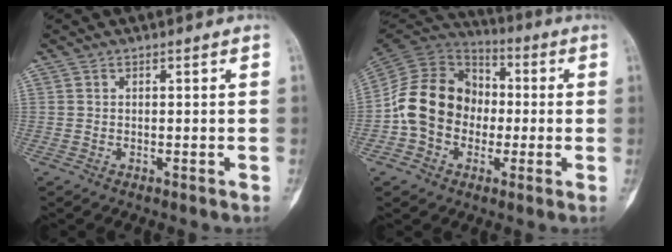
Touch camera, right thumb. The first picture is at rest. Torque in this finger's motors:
{"motor_torque": [1.91, 1.87, 0.71, -0.61, 0.11]}